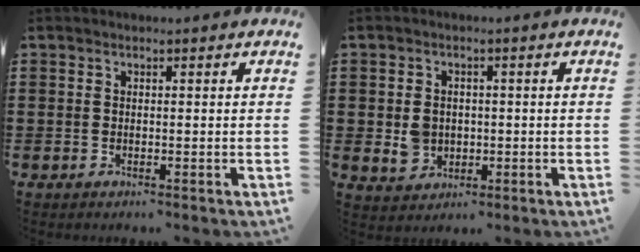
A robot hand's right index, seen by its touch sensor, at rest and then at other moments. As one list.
[{"total": 3.6, "force": [-0.3, 3.0, 1.9], "torque": [-0.043, 0.005, -0.005]}]